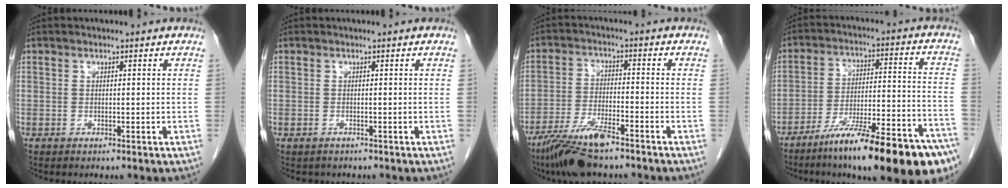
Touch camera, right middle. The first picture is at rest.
{"total": 0.8, "force": [-0.6, 0.5, 0.0], "torque": [-0.011, 0.002, -0.007]}
{"total": 9.3, "force": [-7.0, 1.6, 6.0], "torque": [-0.117, -0.021, -0.127]}
{"total": 22.7, "force": [-15.9, 3.1, 16.0], "torque": [-0.171, 0.012, -0.247]}